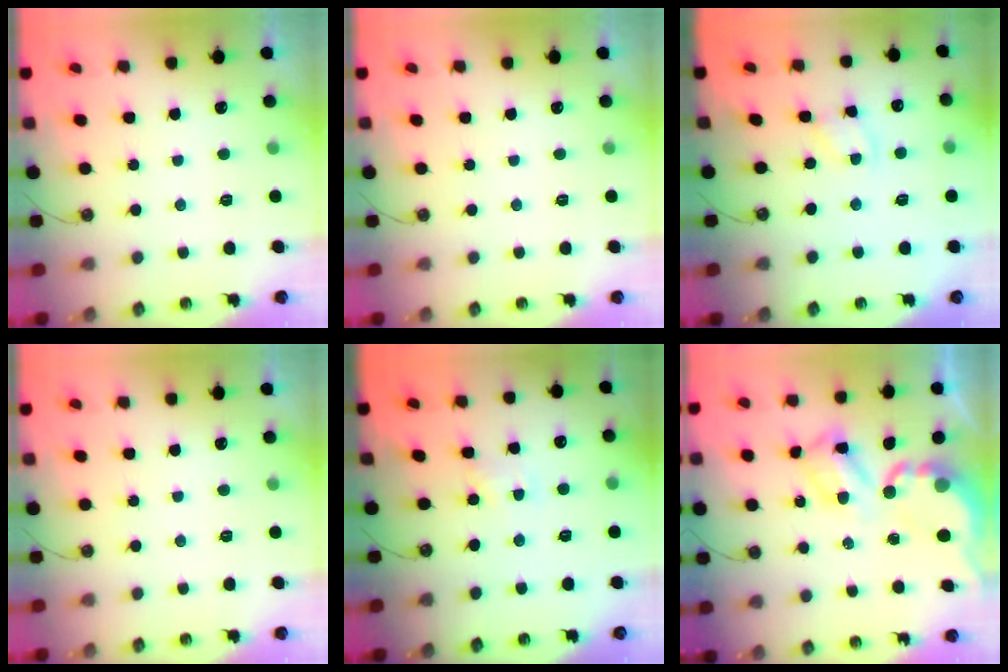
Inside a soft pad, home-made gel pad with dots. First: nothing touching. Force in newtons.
{"total": 0.0}
{"total": 2.1, "press": 2.1, "slide": 0.3}
{"total": 0.0}
{"total": 1.8, "press": 1.7, "slide": 0.3}
{"total": 9.4, "press": 9.4, "slide": 0.4}